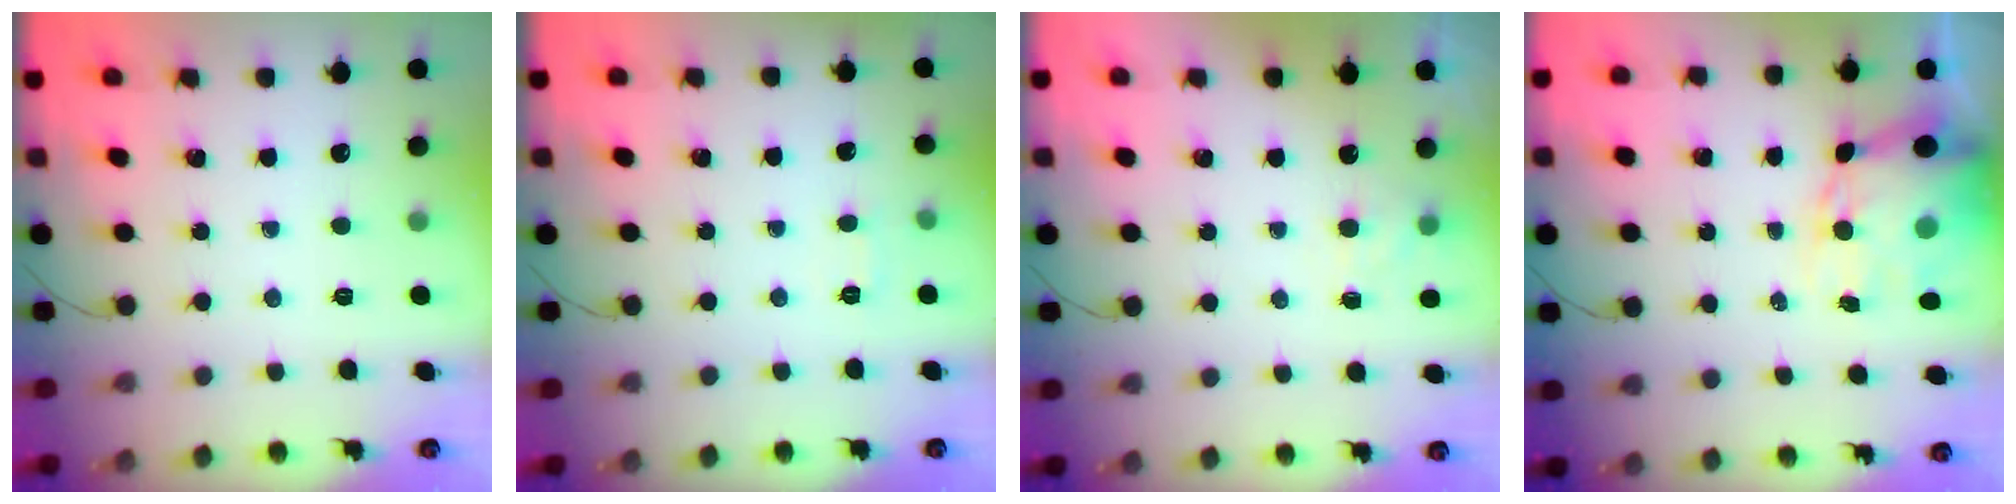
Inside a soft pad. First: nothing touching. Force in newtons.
{"total": 4.5, "press": 4.4, "slide": 1.1}
{"total": 5.6, "press": 5.4, "slide": 1.4}
{"total": 12.5, "press": 12.1, "slide": 3.3}